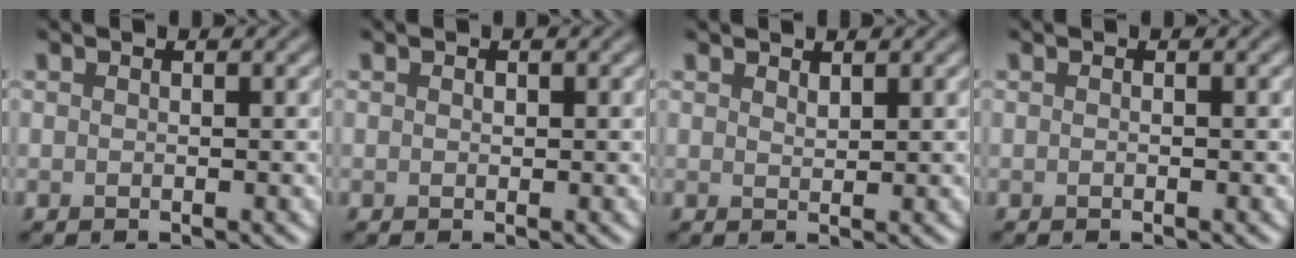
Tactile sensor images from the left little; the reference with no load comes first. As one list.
[{"total": 0.0}, {"total": 0.8, "force": [0.8, 0.1, 0.0], "torque": [-0.003, -0.001, 0.017]}, {"total": 0.0}]